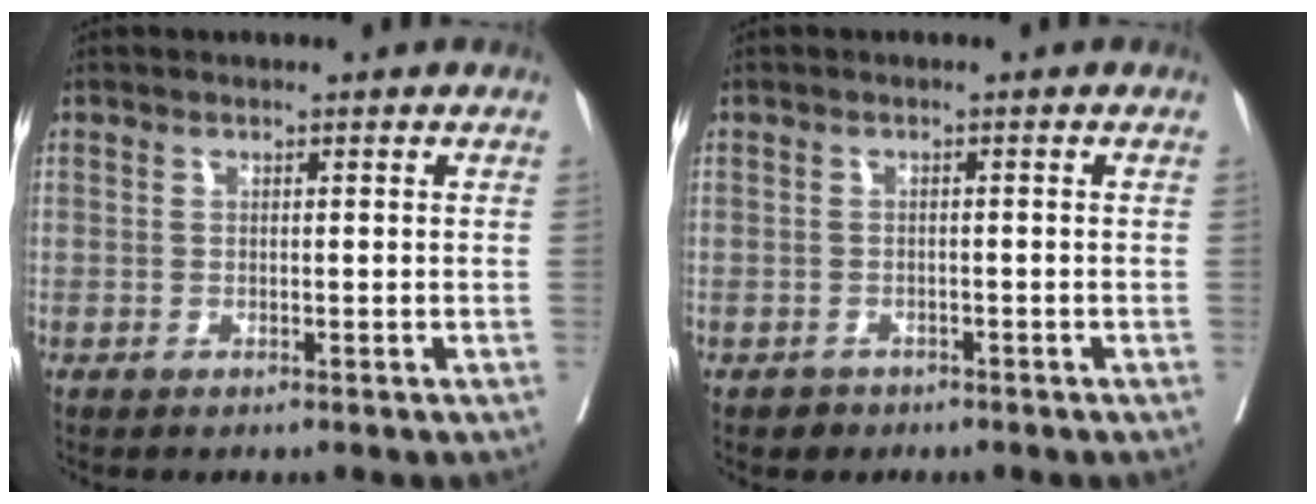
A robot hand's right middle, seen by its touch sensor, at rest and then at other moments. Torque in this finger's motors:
{"motor_torque": [0.38, -0.24, 0.02, 0.01]}